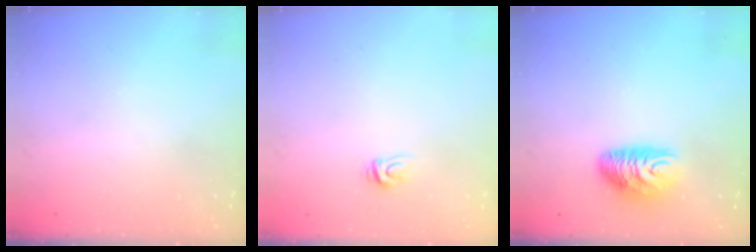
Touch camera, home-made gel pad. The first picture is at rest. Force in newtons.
{"total": 3.7, "press": 3.6, "slide": 0.3}
{"total": 10.1, "press": 10.1, "slide": 0.8}